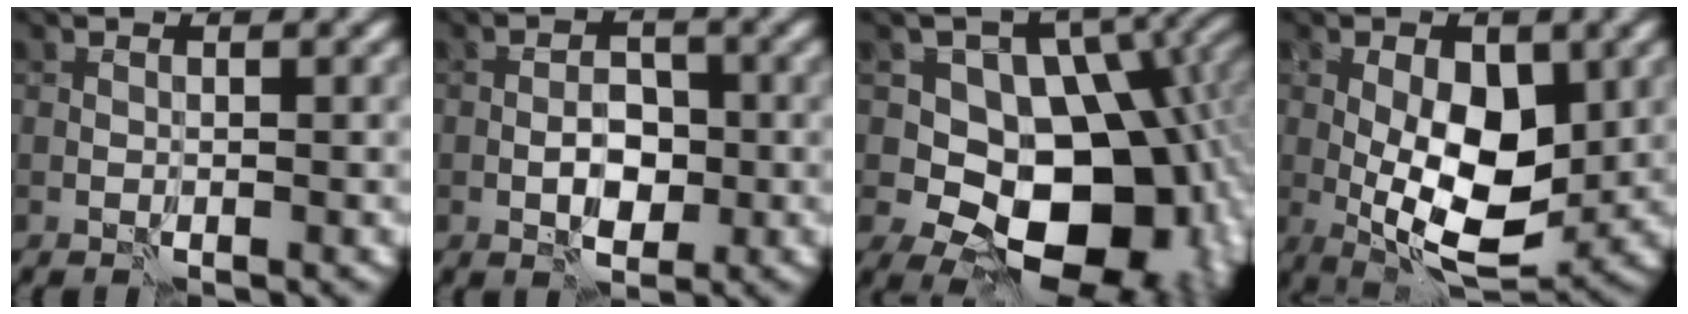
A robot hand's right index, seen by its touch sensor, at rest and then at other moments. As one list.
[{"total": 3.1, "force": [-0.8, 1.9, 2.3], "torque": [-0.031, 0.005, -0.015]}, {"total": 15.4, "force": [-2.0, 10.4, 11.2], "torque": [-0.116, 0.003, -0.033]}, {"total": 9.0, "force": [-0.2, 4.6, 7.8], "torque": [-0.122, -0.001, -0.005]}]